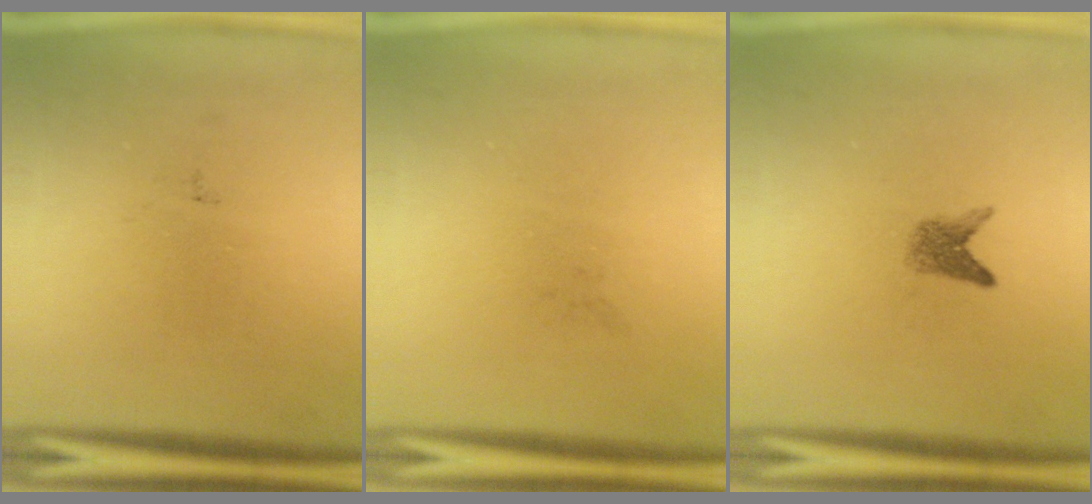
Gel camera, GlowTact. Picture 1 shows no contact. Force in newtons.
{"total": 0.0}
{"total": 1.8}